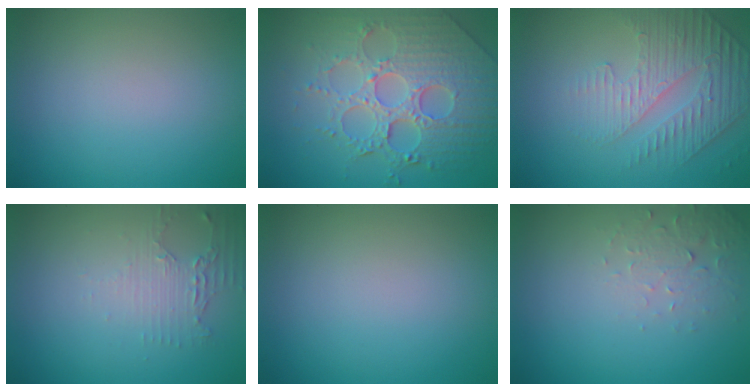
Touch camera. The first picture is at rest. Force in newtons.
{"total": 8.2, "press": 5.9, "slide": 5.6}
{"total": 4.8, "press": 3.3, "slide": 3.5}
{"total": 2.0, "press": 1.6, "slide": 1.1}
{"total": 0.0}
{"total": 2.2, "press": 2.2, "slide": 0.4}